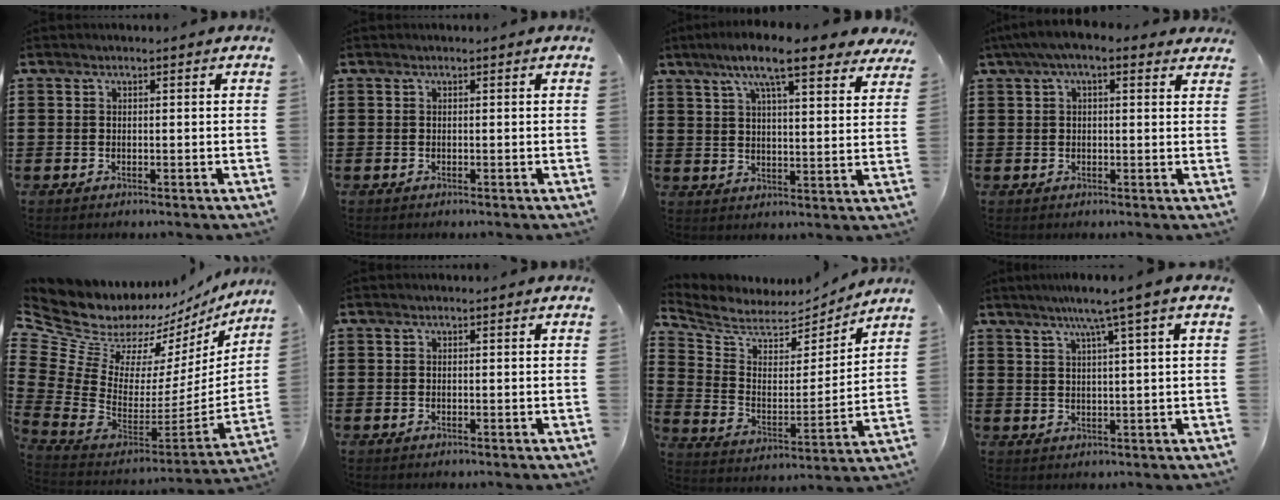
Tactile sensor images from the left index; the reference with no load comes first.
{"total": 0.0}
{"total": 10.1, "force": [7.6, 1.5, 6.4], "torque": [-0.132, -0.018, 0.128]}
{"total": 4.2, "force": [2.3, 1.4, 3.2], "torque": [-0.067, 0.006, 0.039]}
{"total": 8.7, "force": [6.8, 4.8, 2.8], "torque": [-0.122, -0.075, 0.114]}
{"total": 0.0}
{"total": 6.3, "force": [5.8, 2.1, 1.2], "torque": [-0.062, -0.045, 0.100]}
{"total": 5.1, "force": [2.8, -0.7, 4.1], "torque": [-0.085, 0.000, 0.045]}